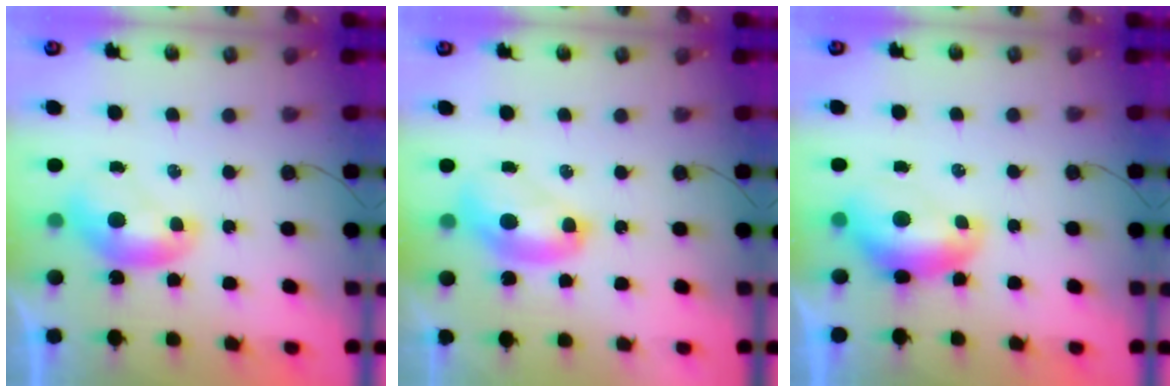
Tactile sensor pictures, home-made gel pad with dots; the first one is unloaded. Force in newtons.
{"total": 2.7, "press": 2.7, "slide": 0.1}
{"total": 1.2, "press": 1.1, "slide": 0.4}